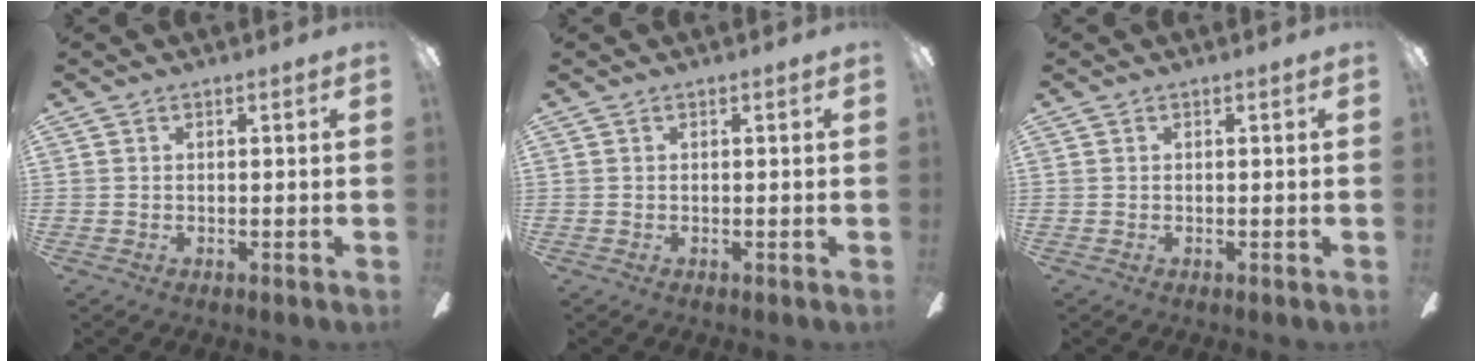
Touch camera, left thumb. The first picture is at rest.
{"total": 0.0}
{"total": 0.0}